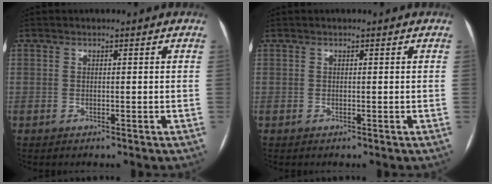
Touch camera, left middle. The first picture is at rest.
{"total": 0.0}